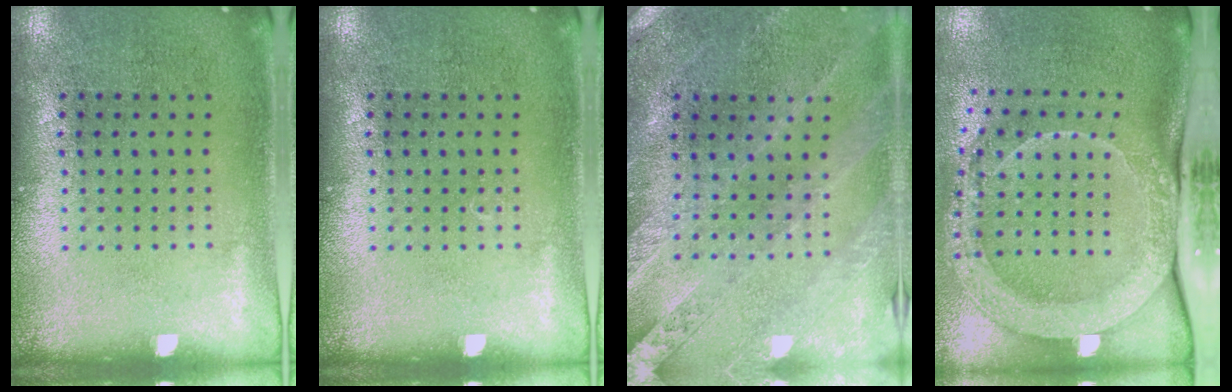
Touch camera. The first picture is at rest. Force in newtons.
{"total": 0.0}
{"total": 0.8, "press": 0.8, "slide": 0.2}
{"total": 2.4, "press": 2.1, "slide": 1.1}